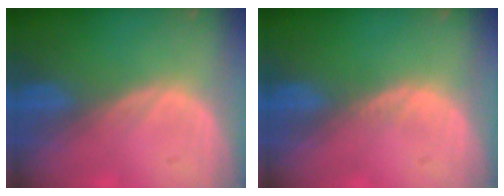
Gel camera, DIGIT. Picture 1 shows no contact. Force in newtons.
{"total": 0.7, "press": 0.6, "slide": 0.3}